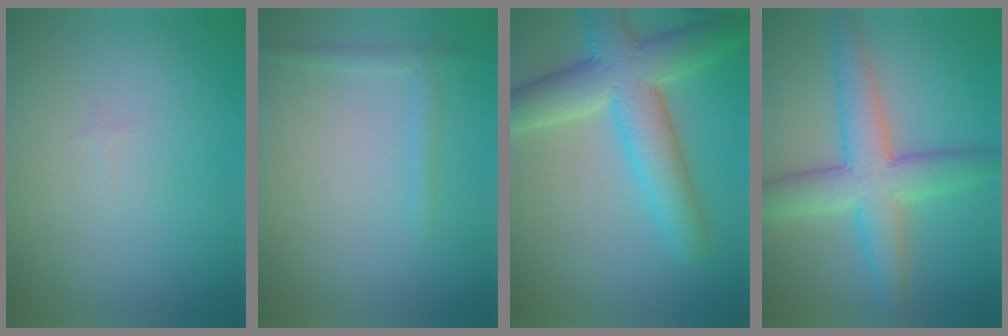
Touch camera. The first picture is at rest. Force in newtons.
{"total": 1.3, "press": 1.3, "slide": 0.1}
{"total": 7.9, "press": 7.9, "slide": 0.5}
{"total": 6.7, "press": 6.7, "slide": 0.1}